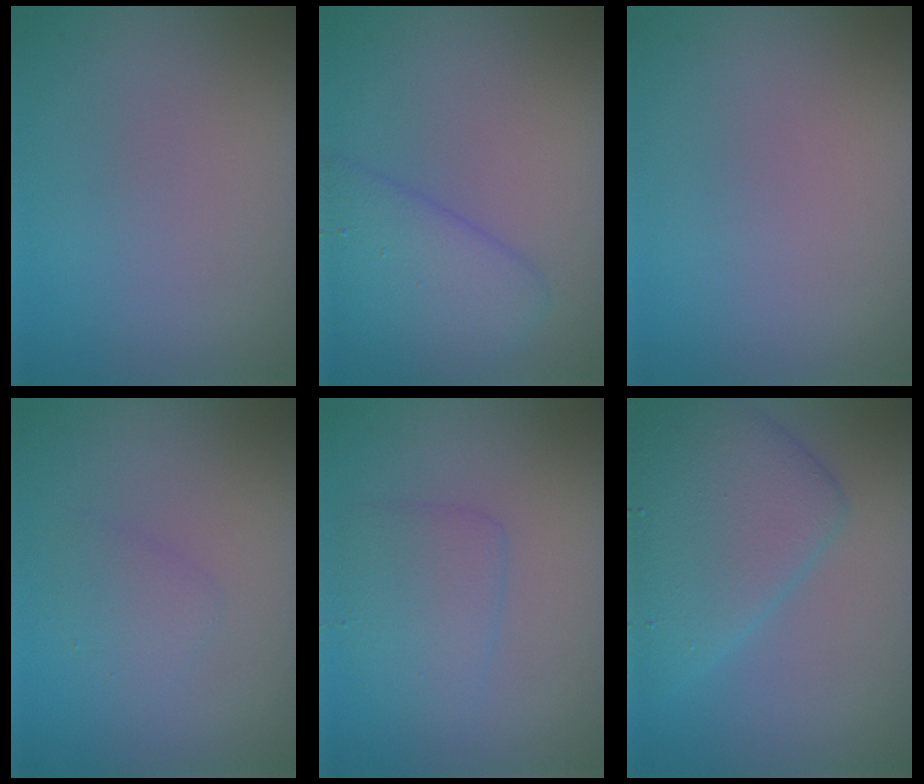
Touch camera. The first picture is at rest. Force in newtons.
{"total": 4.2, "press": 4.2, "slide": 0.1}
{"total": 0.0}
{"total": 1.4, "press": 1.4, "slide": 0.0}
{"total": 2.8, "press": 2.8, "slide": 0.1}
{"total": 6.4, "press": 6.4, "slide": 0.1}